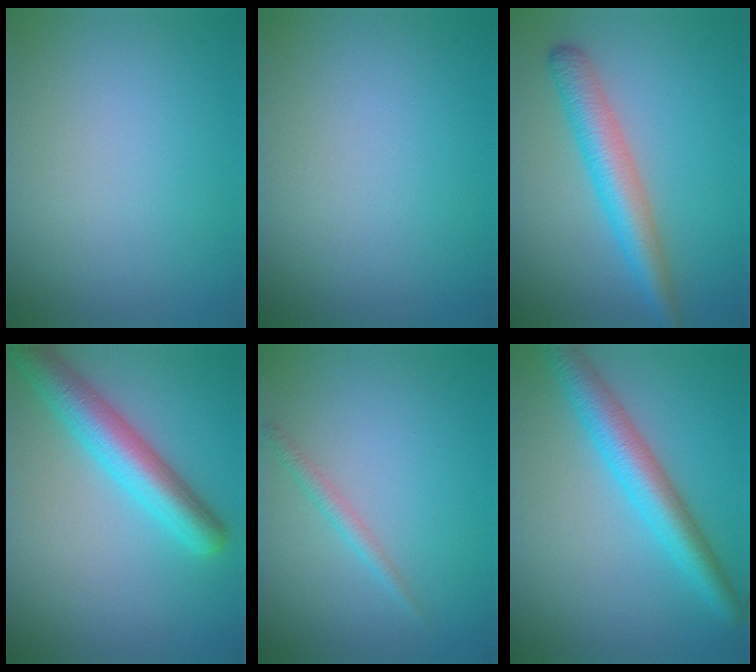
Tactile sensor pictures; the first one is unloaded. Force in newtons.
{"total": 0.0}
{"total": 4.6, "press": 4.6, "slide": 0.1}
{"total": 5.8, "press": 5.8, "slide": 0.3}
{"total": 1.2, "press": 1.2, "slide": 0.0}
{"total": 5.1, "press": 5.1, "slide": 0.2}